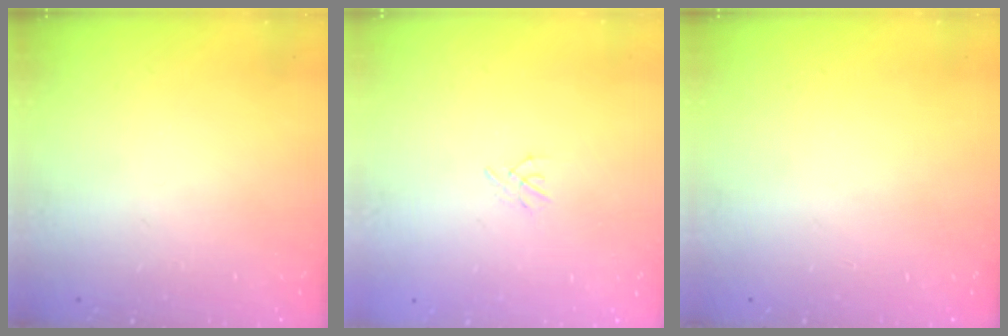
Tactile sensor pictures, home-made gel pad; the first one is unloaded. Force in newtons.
{"total": 1.3, "press": 1.2, "slide": 0.4}
{"total": 0.0}